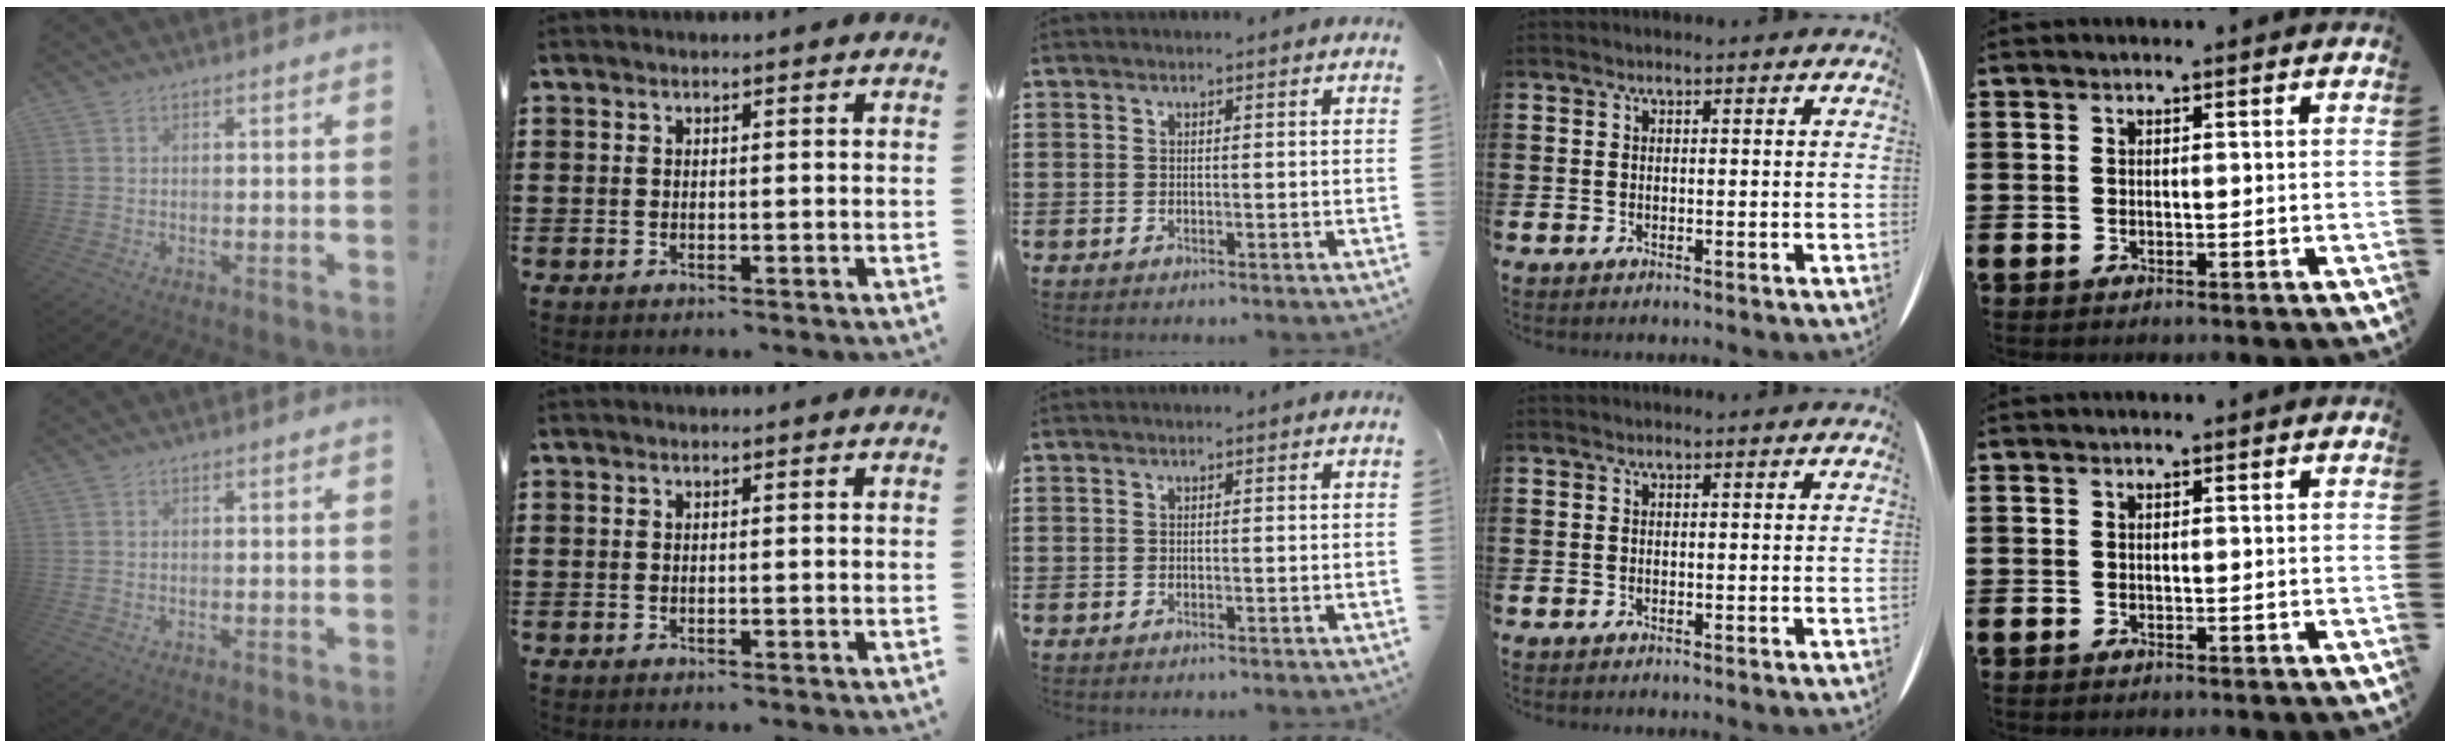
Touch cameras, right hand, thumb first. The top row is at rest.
{}